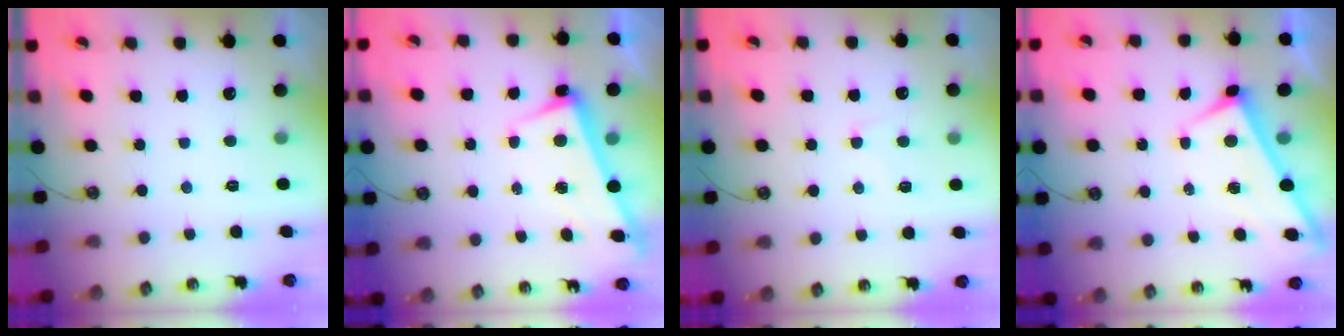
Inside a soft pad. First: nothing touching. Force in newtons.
{"total": 2.7, "press": 2.6, "slide": 0.8}
{"total": 1.1, "press": 1.0, "slide": 0.5}
{"total": 1.7, "press": 1.7, "slide": 0.1}